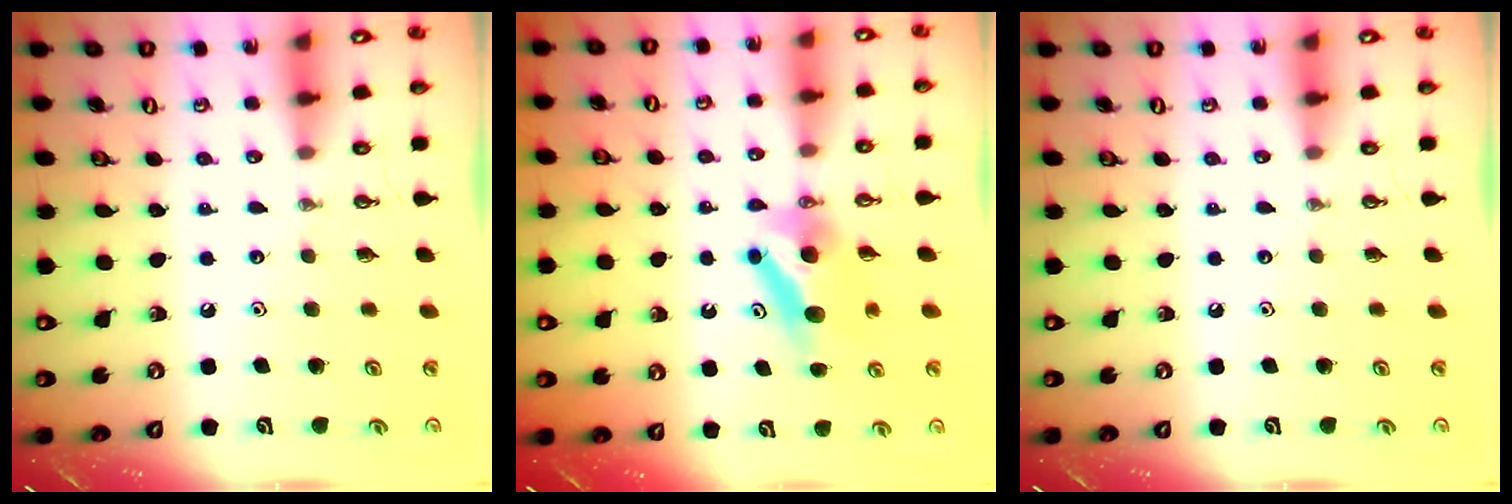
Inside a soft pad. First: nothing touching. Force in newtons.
{"total": 6.4, "press": 6.2, "slide": 1.3}
{"total": 0.0}